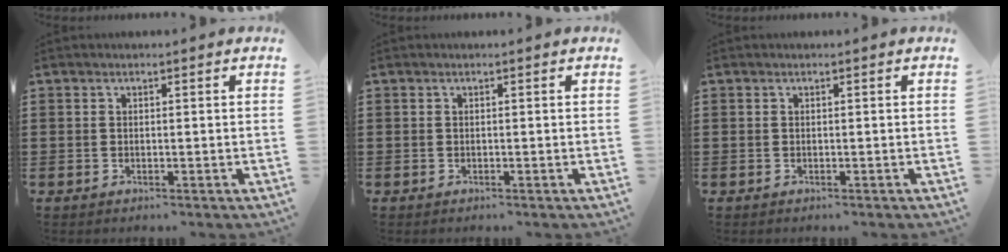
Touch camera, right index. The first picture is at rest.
{"total": 0.0}
{"total": 0.0}